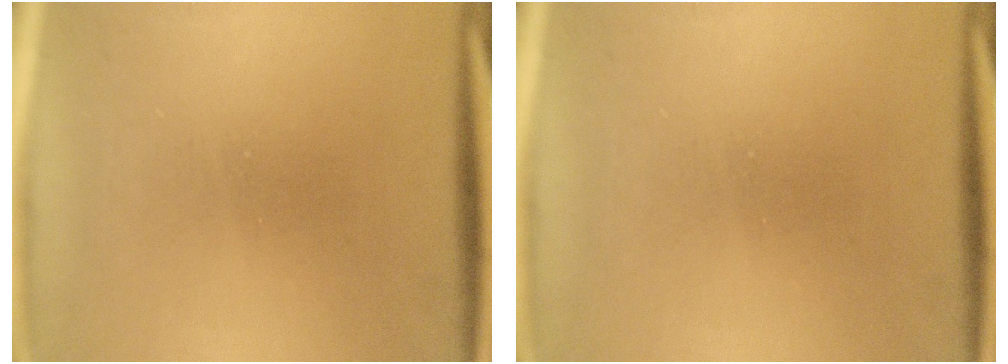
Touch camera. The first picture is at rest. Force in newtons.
{"total": 0.0}